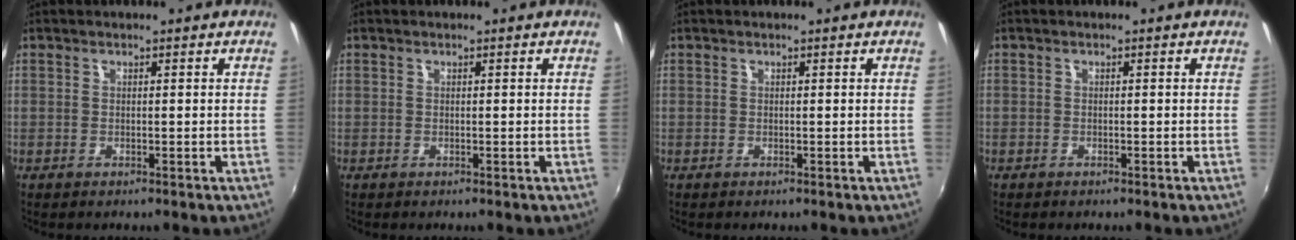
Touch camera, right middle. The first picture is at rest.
{"total": 0.0}
{"total": 0.0}
{"total": 0.7, "force": [-0.5, 0.5, 0.0], "torque": [-0.004, 0.003, -0.009]}